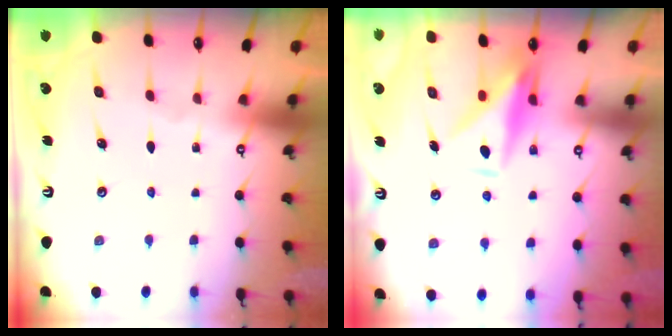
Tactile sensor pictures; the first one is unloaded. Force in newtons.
{"total": 8.6, "press": 8.5, "slide": 1.5}